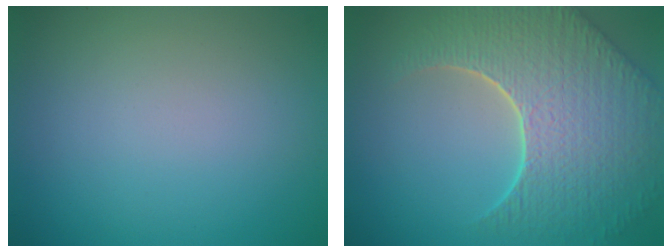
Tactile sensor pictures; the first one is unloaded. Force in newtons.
{"total": 9.0, "press": 6.4, "slide": 6.4}